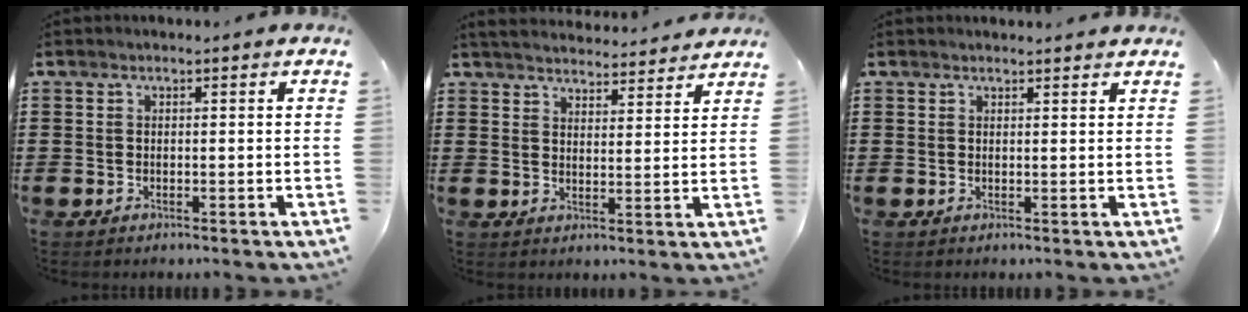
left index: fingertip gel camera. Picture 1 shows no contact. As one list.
[{"total": 3.8, "force": [3.8, 0.1, 0.4], "torque": [-0.021, -0.022, 0.067]}, {"total": 1.1, "force": [1.0, -0.1, 0.2], "torque": [-0.007, -0.002, 0.020]}]